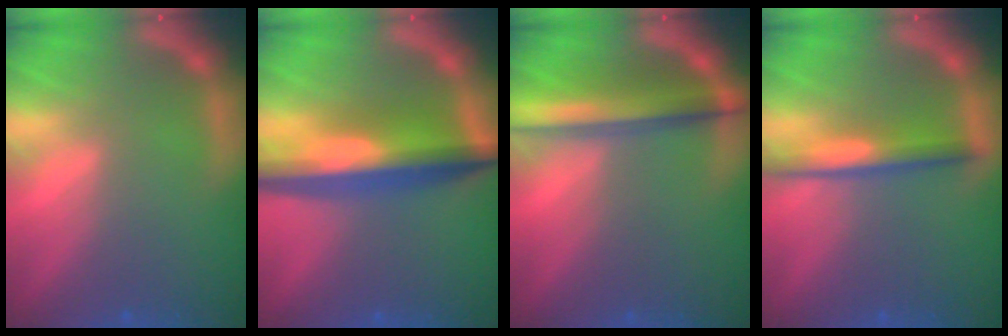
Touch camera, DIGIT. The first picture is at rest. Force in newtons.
{"total": 8.1}
{"total": 5.5}
{"total": 3.5}